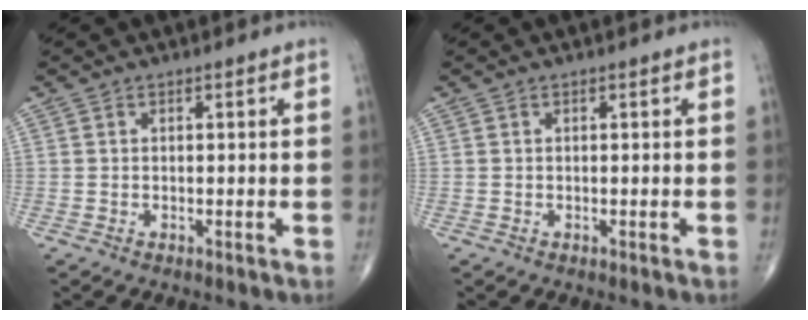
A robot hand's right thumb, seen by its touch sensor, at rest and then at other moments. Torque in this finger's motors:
{"motor_torque": [0.00, 0.00, -0.03, 0.02, 0.00]}